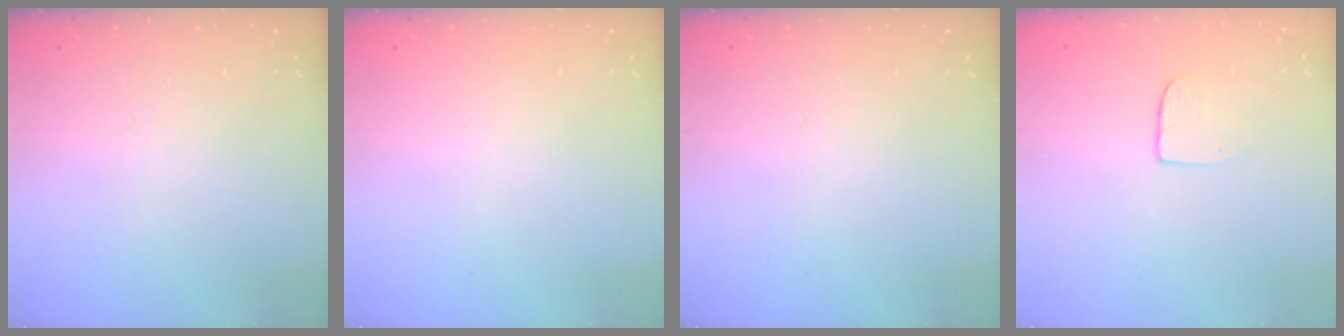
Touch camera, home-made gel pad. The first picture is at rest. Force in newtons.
{"total": 0.0}
{"total": 0.0}
{"total": 6.3, "press": 6.3, "slide": 0.6}